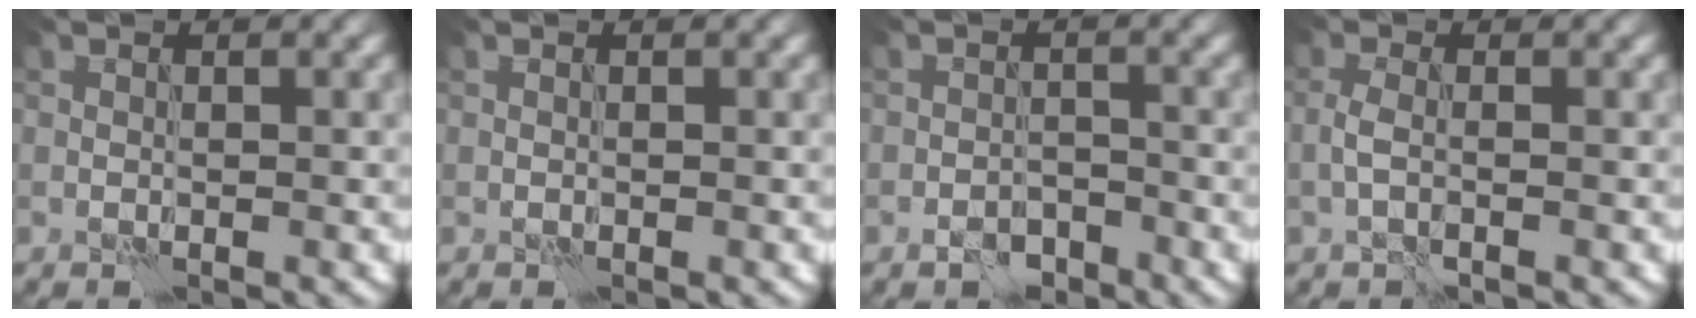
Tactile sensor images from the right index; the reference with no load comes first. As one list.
[{"total": 0.0}, {"total": 2.0, "force": [-1.5, 1.1, 0.8], "torque": [-0.008, 0.006, -0.027]}, {"total": 1.5, "force": [-0.4, 0.6, 1.4], "torque": [-0.033, 0.002, -0.012]}]